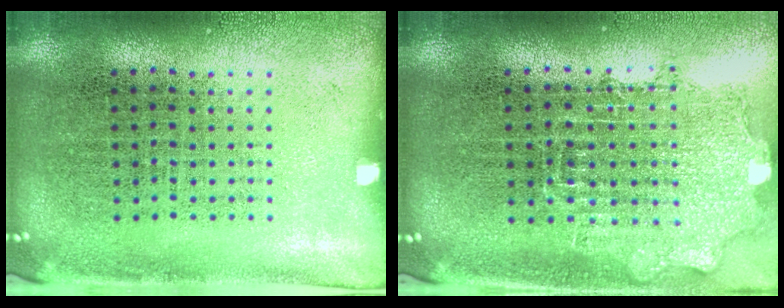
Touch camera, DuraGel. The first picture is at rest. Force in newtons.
{"total": 1.3, "press": 1.1, "slide": 0.6}